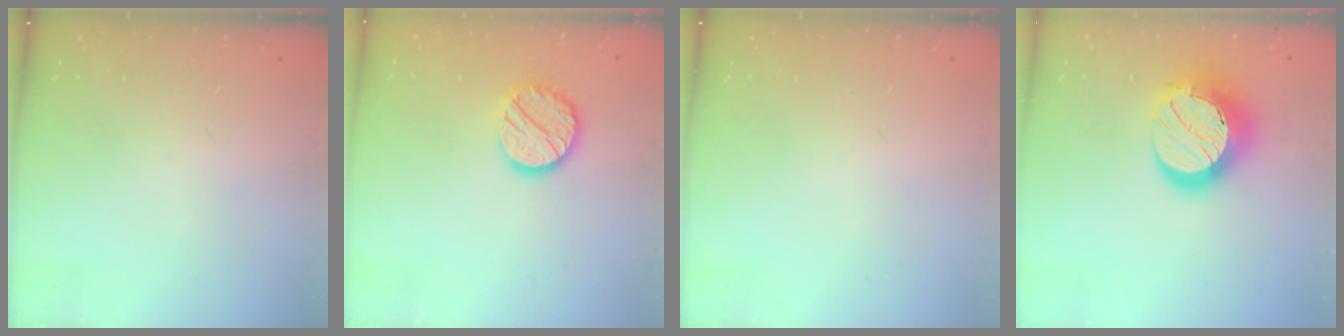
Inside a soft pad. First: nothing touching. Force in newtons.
{"total": 12.3, "press": 12.3, "slide": 0.4}
{"total": 0.0}
{"total": 18.5, "press": 18.5, "slide": 1.3}